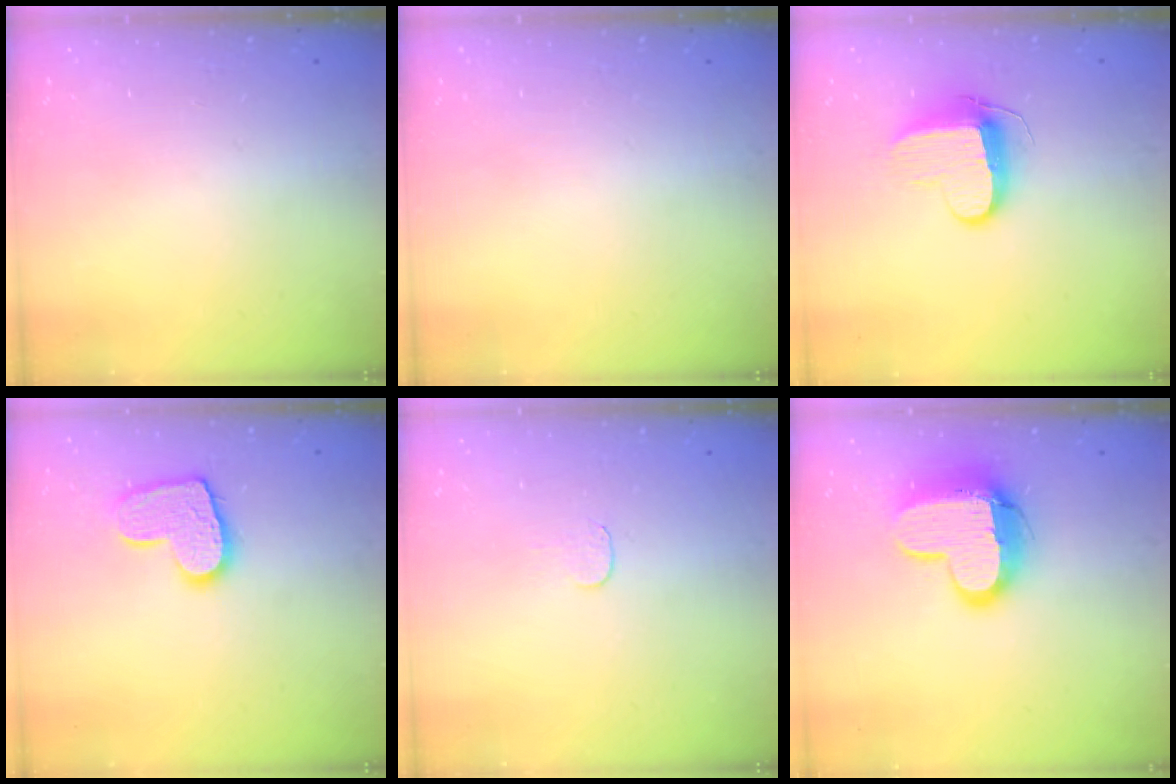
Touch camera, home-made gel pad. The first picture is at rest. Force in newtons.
{"total": 0.0}
{"total": 10.0, "press": 10.0, "slide": 0.2}
{"total": 11.6, "press": 11.6, "slide": 0.8}
{"total": 3.7, "press": 3.7, "slide": 0.4}
{"total": 14.2, "press": 14.2, "slide": 1.1}